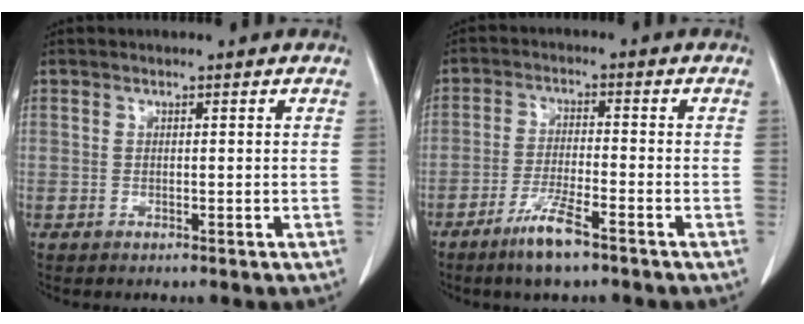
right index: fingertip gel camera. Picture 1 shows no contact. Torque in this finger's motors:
{"motor_torque": [0.66, -0.37, 0.10, 0.07]}